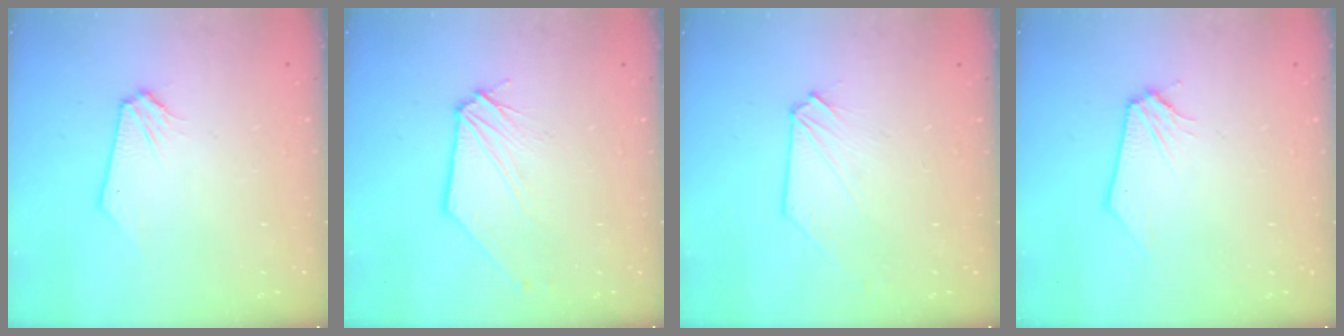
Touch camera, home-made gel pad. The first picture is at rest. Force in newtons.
{"total": 1.0, "press": 1.0, "slide": 0.1}
{"total": 0.0}
{"total": 0.0}